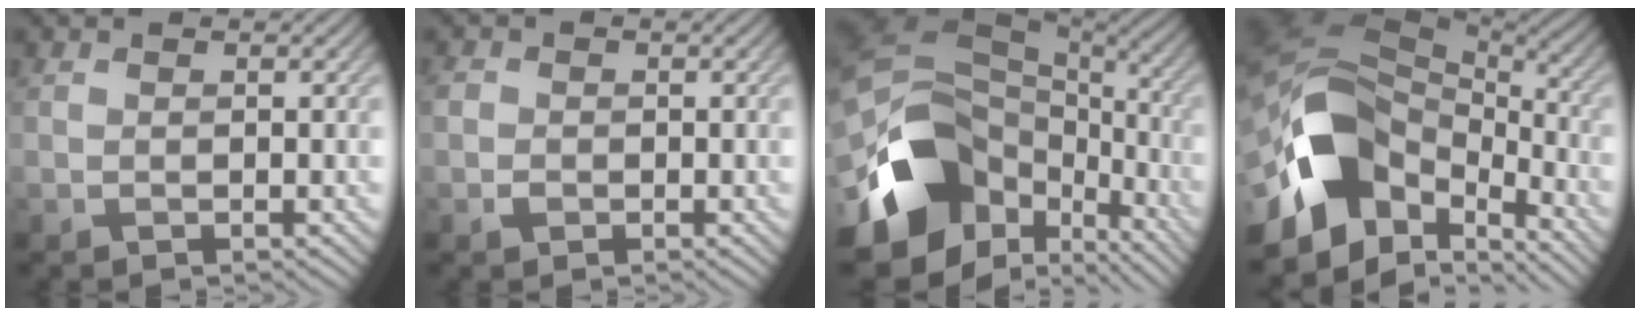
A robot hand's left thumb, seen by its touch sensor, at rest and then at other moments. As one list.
[{"total": 1.3, "force": [-0.4, 1.2, 0.4], "torque": [-0.004, 0.001, -0.012]}, {"total": 17.3, "force": [-5.3, 11.9, 11.4], "torque": [-0.245, -0.039, -0.070]}, {"total": 15.3, "force": [-5.4, 9.4, 10.8], "torque": [-0.245, -0.008, -0.096]}]